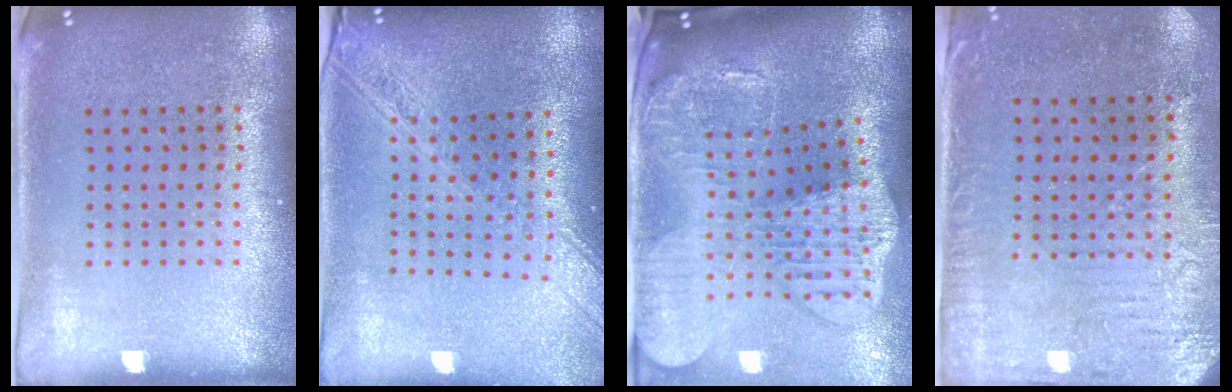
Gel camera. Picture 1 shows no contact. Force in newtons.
{"total": 2.3, "press": 1.9, "slide": 1.3}
{"total": 4.5, "press": 3.3, "slide": 3.0}
{"total": 3.2, "press": 2.5, "slide": 2.0}